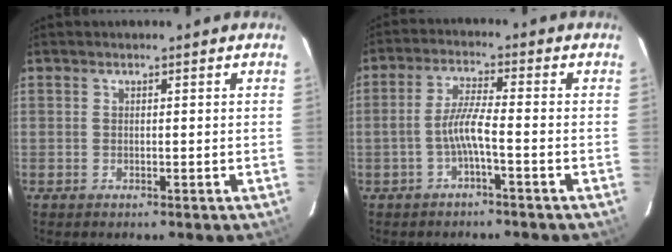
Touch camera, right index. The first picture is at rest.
{"total": 4.7, "force": [-2.0, -0.1, 4.2], "torque": [-0.094, 0.008, -0.037]}